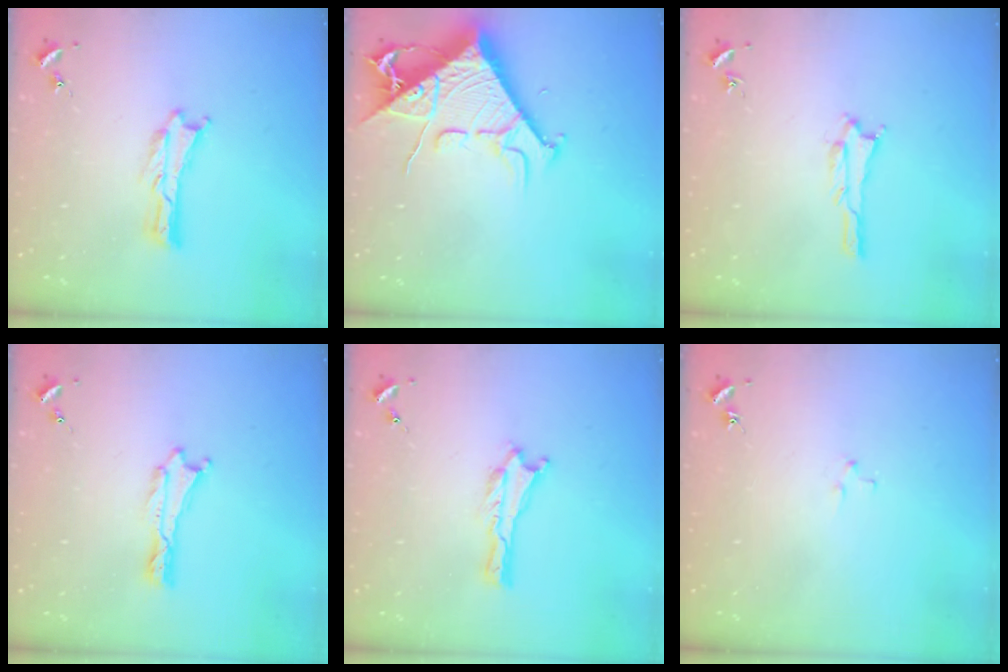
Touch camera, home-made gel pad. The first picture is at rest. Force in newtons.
{"total": 12.9, "press": 12.8, "slide": 1.4}
{"total": 1.1, "press": 1.1, "slide": 0.1}
{"total": 0.0}
{"total": 0.0}
{"total": 1.8, "press": 1.8, "slide": 0.1}